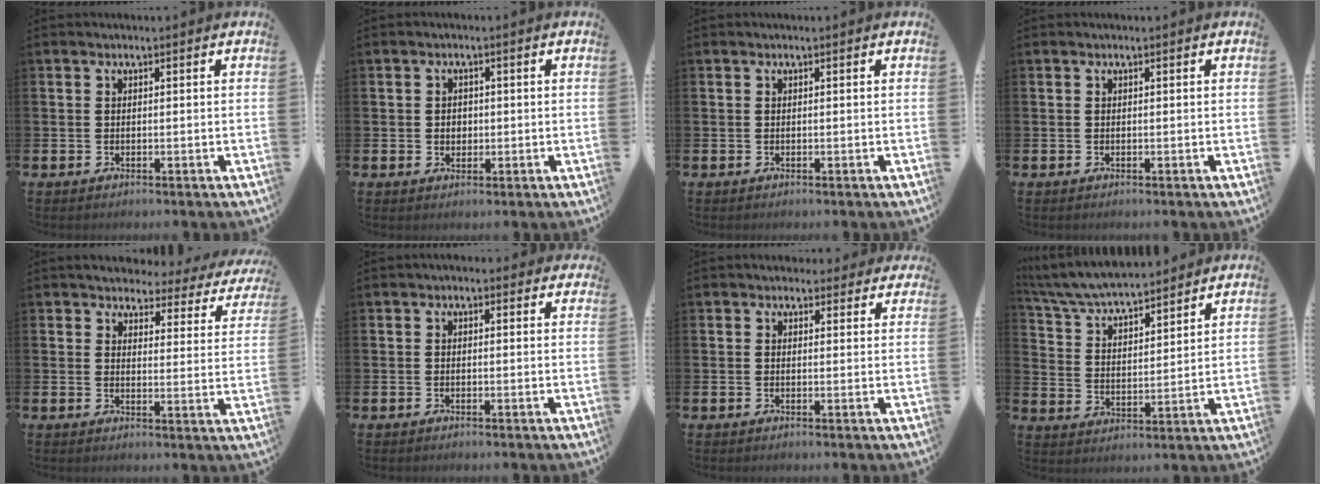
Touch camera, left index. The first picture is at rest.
{"total": 1.7, "force": [0.1, 1.5, 0.8], "torque": [0.002, 0.002, -0.004]}
{"total": 0.0}
{"total": 0.0}
{"total": 3.1, "force": [2.8, 1.3, 0.3], "torque": [-0.018, -0.027, 0.041]}
{"total": 0.6, "force": [0.1, 0.6, 0.3], "torque": [0.001, 0.005, -0.002]}
{"total": 2.2, "force": [1.9, 1.2, 0.0], "torque": [0.016, -0.005, 0.028]}
{"total": 6.6, "force": [6.4, 0.7, 1.5], "torque": [-0.060, -0.044, 0.111]}